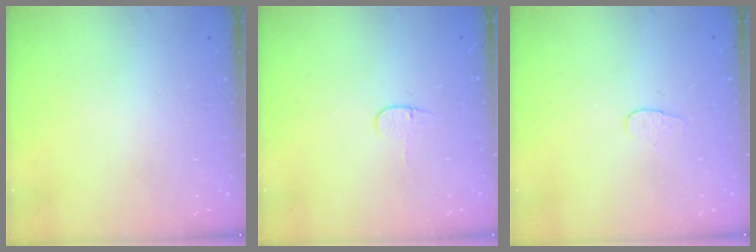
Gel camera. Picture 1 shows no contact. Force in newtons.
{"total": 3.7, "press": 3.7, "slide": 0.4}
{"total": 4.1, "press": 4.1, "slide": 0.3}